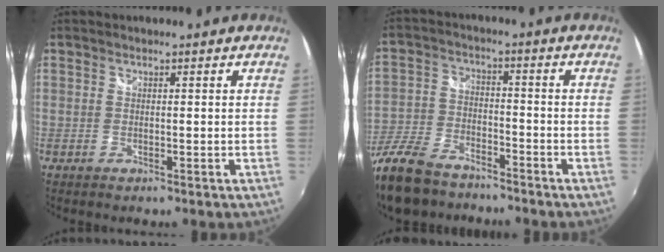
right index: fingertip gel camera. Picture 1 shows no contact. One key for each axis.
{"total": 18.4, "fx": -14.1, "fy": 7.8, "fz": 8.8, "tx": -0.219, "ty": -0.028, "tz": -0.263}